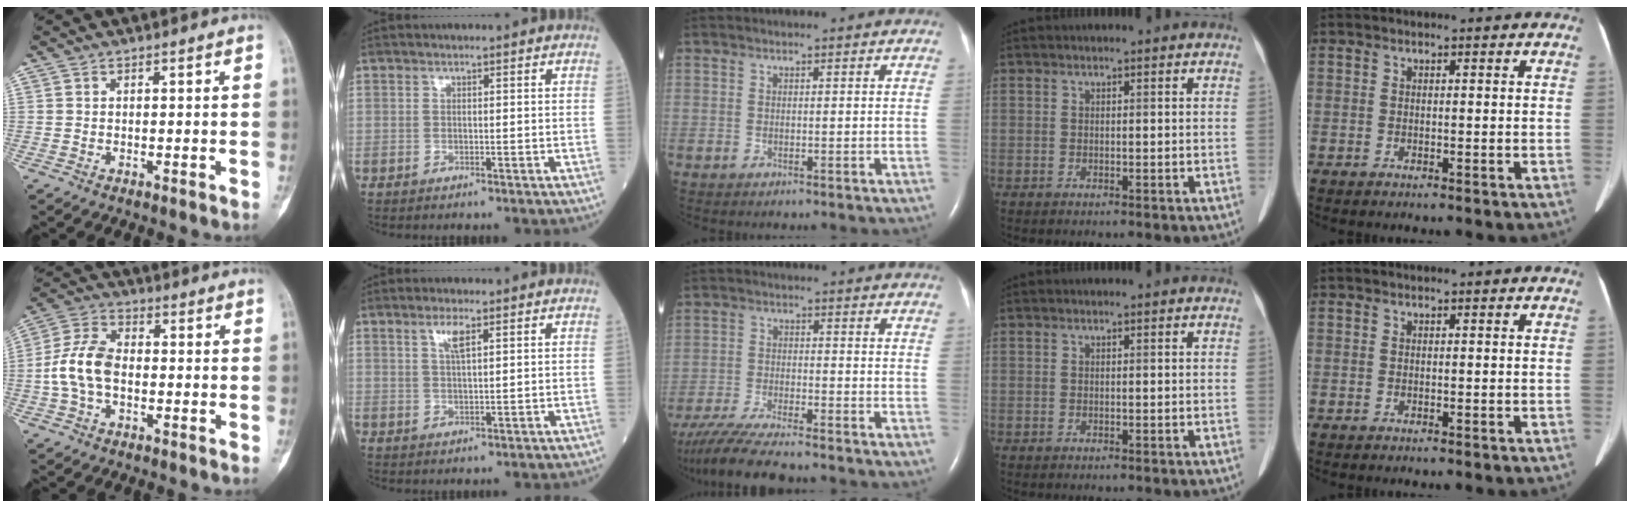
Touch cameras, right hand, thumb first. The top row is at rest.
{"thumb": {"total": 9.4, "force": [-1.3, 5.8, 7.3], "torque": [-0.150, 0.028, -0.033]}, "index": {"total": 2.9, "force": [1.5, 0.3, 2.4], "torque": [-0.051, 0.001, 0.029]}, "middle": {"total": 10.2, "force": [-8.9, 0.2, 5.0], "torque": [-0.091, -0.030, -0.150]}}